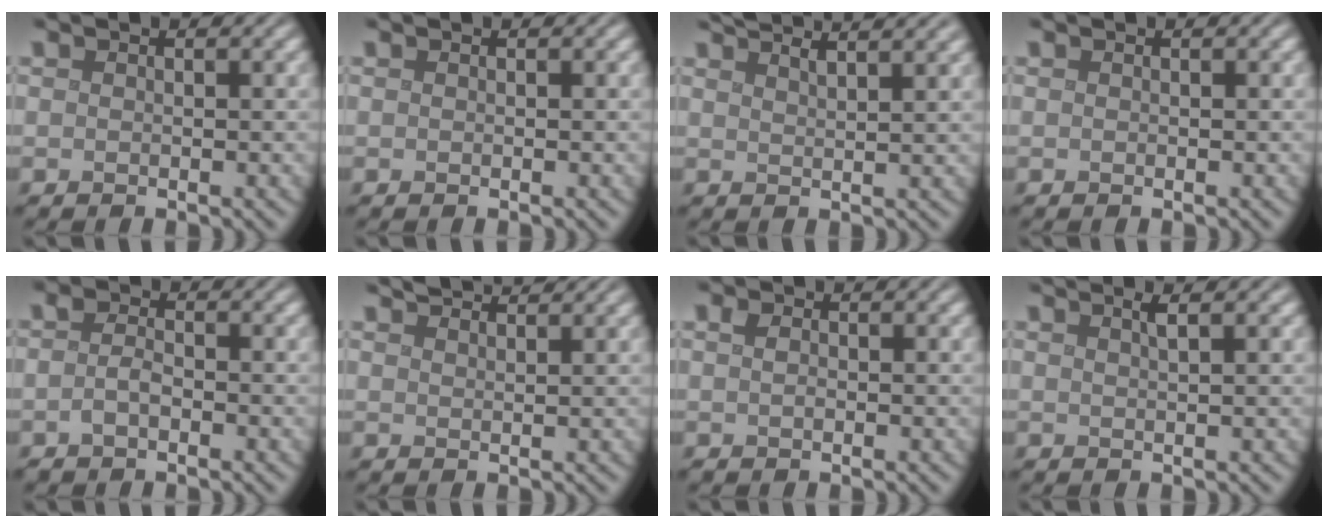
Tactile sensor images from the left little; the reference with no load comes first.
{"total": 0.0}
{"total": 5.8, "force": [4.7, 1.5, 3.1], "torque": [-0.017, 0.034, 0.037]}
{"total": 0.0}
{"total": 1.7, "force": [-0.6, 0.9, 1.3], "torque": [-0.028, 0.003, -0.016]}
{"total": 2.9, "force": [2.7, 0.4, 0.9], "torque": [-0.007, 0.006, 0.039]}
{"total": 1.0, "force": [0.3, 0.7, 0.7], "torque": [-0.016, 0.002, 0.003]}
{"total": 1.8, "force": [1.1, 0.5, 1.4], "torque": [-0.013, 0.004, 0.013]}